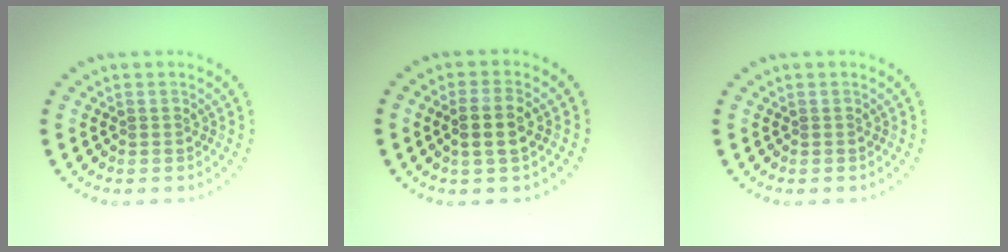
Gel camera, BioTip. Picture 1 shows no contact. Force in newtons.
{"total": 2.8, "press": 2.7, "slide": 0.9}
{"total": 0.0}